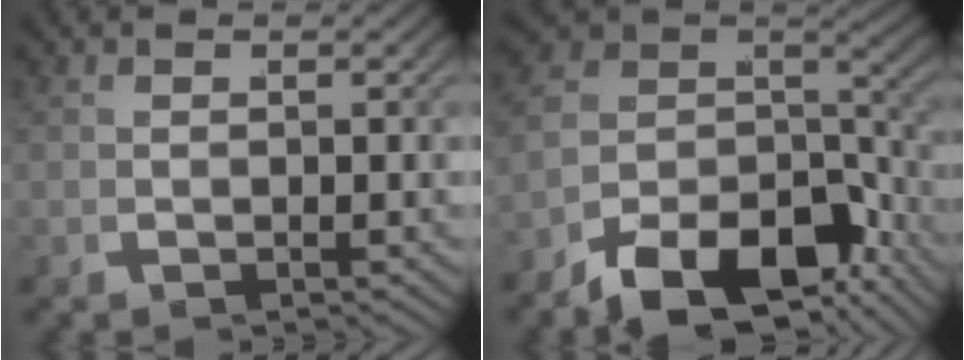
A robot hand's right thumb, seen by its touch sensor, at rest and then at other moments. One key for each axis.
{"total": 11.3, "fx": -4.4, "fy": 6.6, "fz": 8.1, "tx": -0.144, "ty": -0.030, "tz": -0.058}